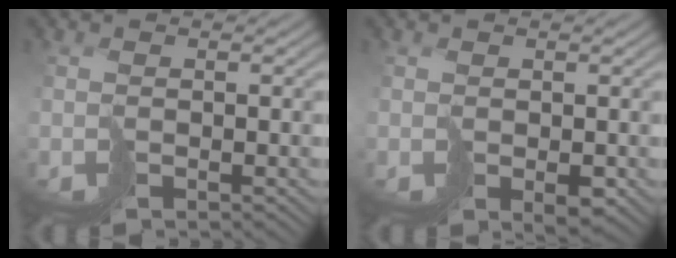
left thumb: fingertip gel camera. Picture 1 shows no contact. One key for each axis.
{"total": 1.7, "fx": 0.0, "fy": 1.1, "fz": 1.3, "tx": -0.024, "ty": -0.004, "tz": 0.006}